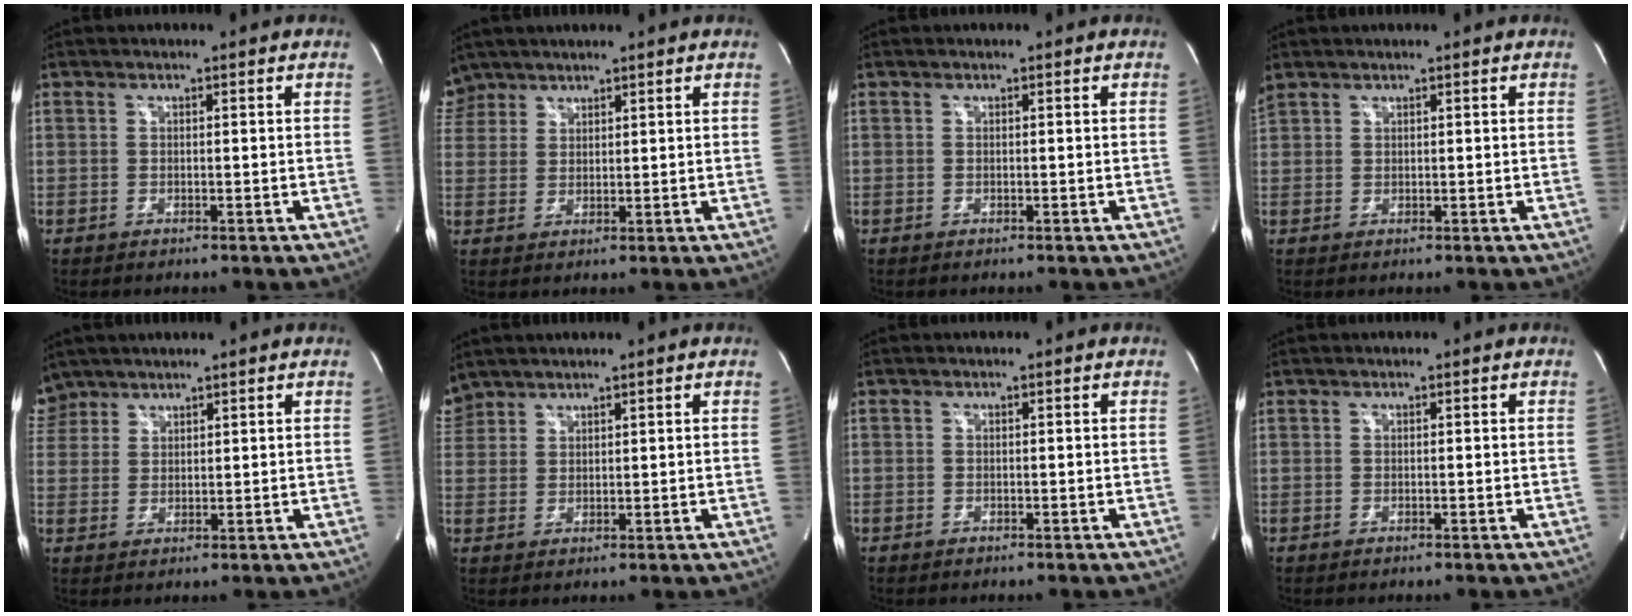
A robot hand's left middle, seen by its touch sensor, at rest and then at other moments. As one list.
[{"total": 4.5, "force": [3.8, 2.4, -0.3], "torque": [0.011, 0.012, 0.076]}, {"total": 0.0}, {"total": 2.9, "force": [2.3, 1.4, 1.1], "torque": [-0.058, 0.023, 0.057]}, {"total": 5.1, "force": [4.3, 2.7, -0.2], "torque": [0.004, 0.013, 0.090]}, {"total": 4.6, "force": [4.2, 1.8, 0.4], "torque": [-0.021, 0.022, 0.093]}, {"total": 0.0}, {"total": 0.0}]